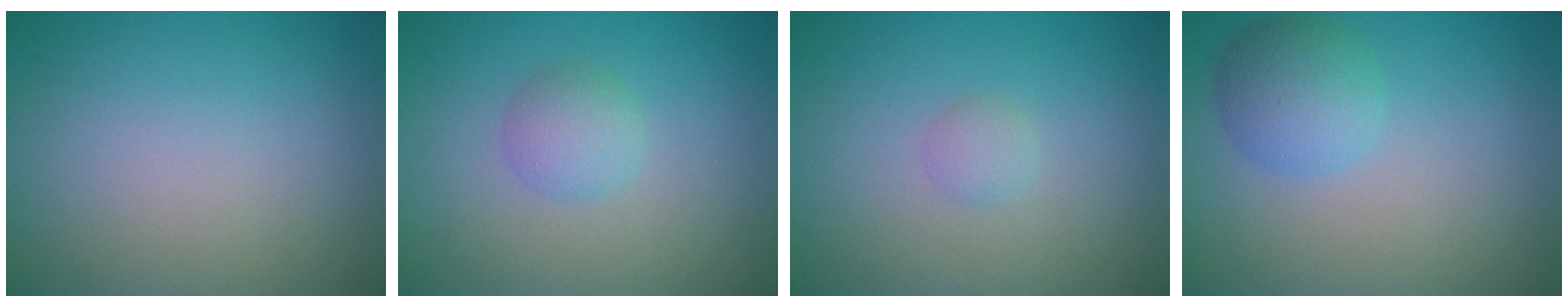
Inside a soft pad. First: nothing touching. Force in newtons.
{"total": 2.0, "press": 2.0, "slide": 0.0}
{"total": 1.0, "press": 1.0, "slide": 0.0}
{"total": 3.5, "press": 3.5, "slide": 0.1}